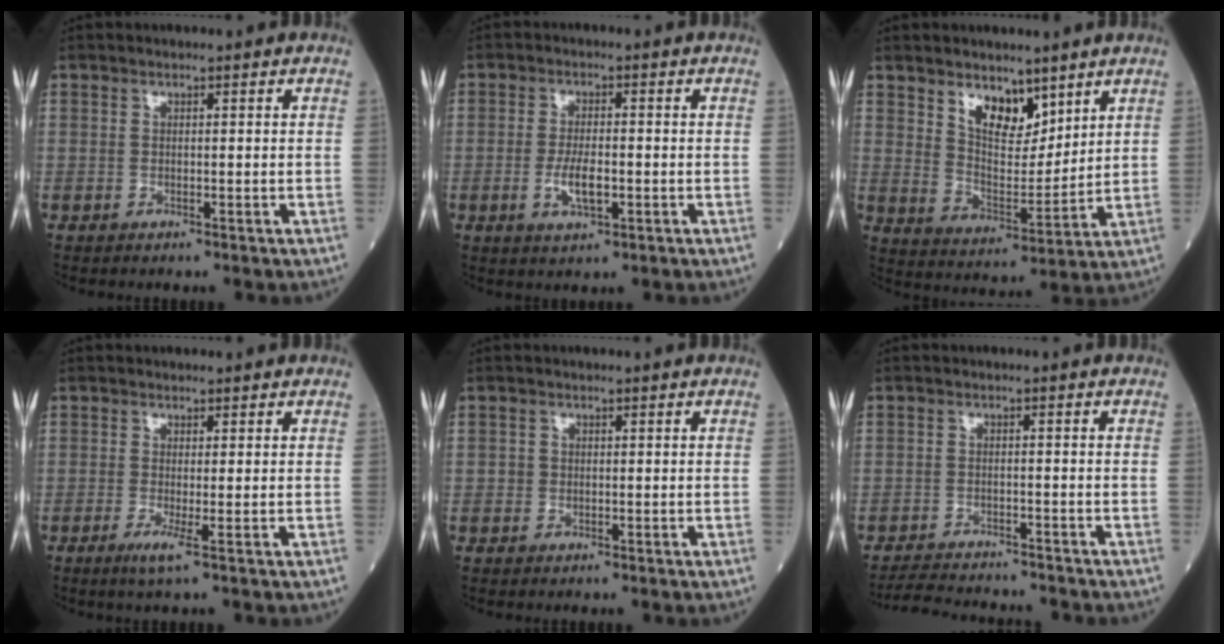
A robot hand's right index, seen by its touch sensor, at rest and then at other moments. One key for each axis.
{"total": 4.7, "fx": -1.3, "fy": 1.5, "fz": 4.2, "tx": -0.081, "ty": -0.001, "tz": -0.021}
{"total": 8.6, "fx": 5.9, "fy": 4.7, "fz": 4.2, "tx": -0.068, "ty": -0.007, "tz": 0.112}
{"total": 2.2, "fx": -0.9, "fy": -0.5, "fz": 1.9, "tx": -0.043, "ty": -0.009, "tz": -0.017}
{"total": 1.0, "fx": -0.2, "fy": 0.9, "fz": 0.0, "tx": 0.004, "ty": 0.004, "tz": -0.005}
{"total": 7.7, "fx": -7.4, "fy": 1.3, "fz": 1.5, "tx": -0.026, "ty": -0.004, "tz": -0.113}